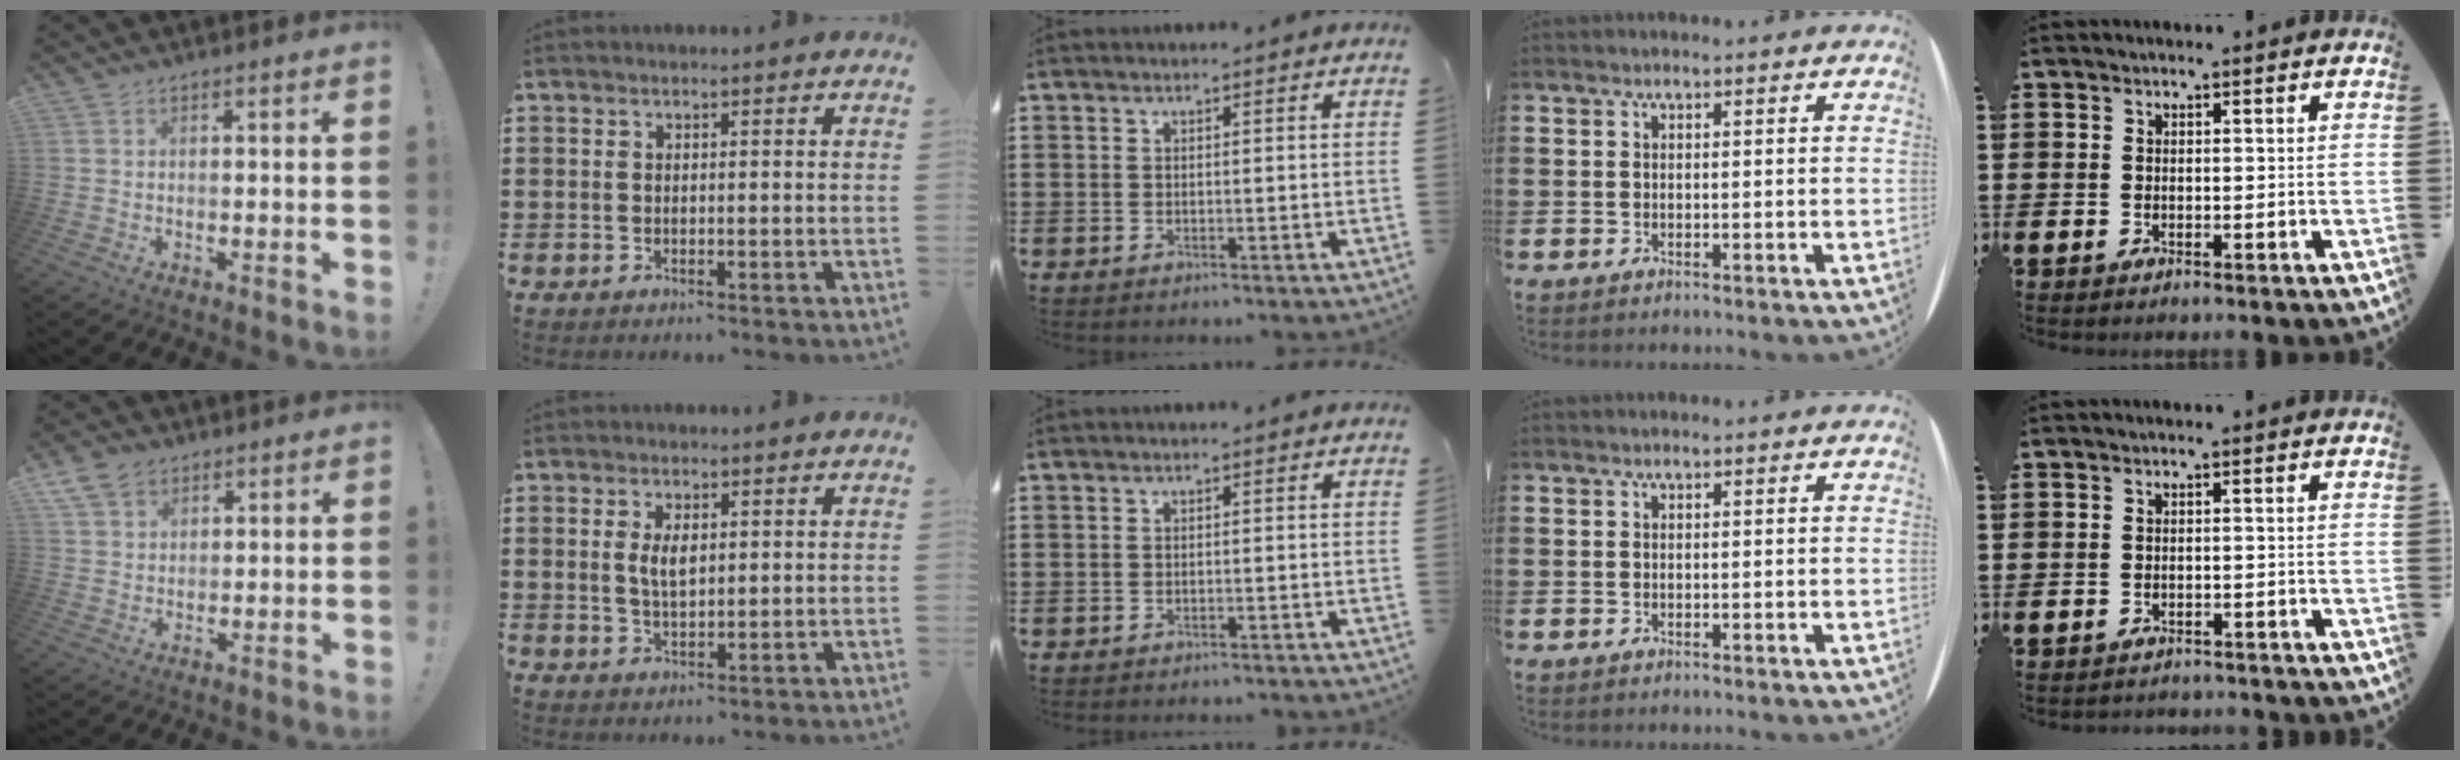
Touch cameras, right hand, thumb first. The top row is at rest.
{"thumb": {"total": 7.0, "force": [4.2, 5.0, 2.5], "torque": [-0.051, -0.011, 0.087]}, "index": {"total": 3.7, "force": [0.9, 1.8, 3.1], "torque": [-0.055, 0.005, 0.013]}, "middle": {"total": 0.7, "force": [-0.7, -0.1, 0.1], "torque": [-0.004, -0.002, -0.013]}, "little": {"total": 1.0, "force": [-1.0, 0.0, -0.1], "torque": [-0.003, 0.002, -0.022]}}